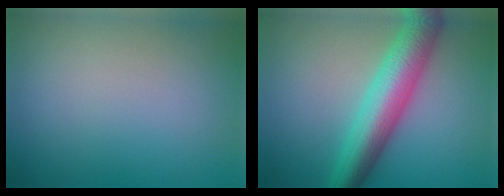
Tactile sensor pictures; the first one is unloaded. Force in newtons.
{"total": 7.2, "press": 7.2, "slide": 0.1}